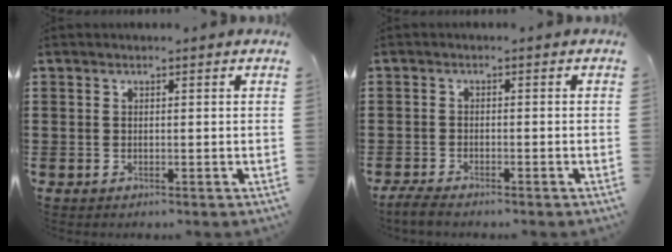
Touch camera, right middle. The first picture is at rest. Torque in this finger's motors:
{"motor_torque": [1.19, 0.22, 0.14, 0.03]}